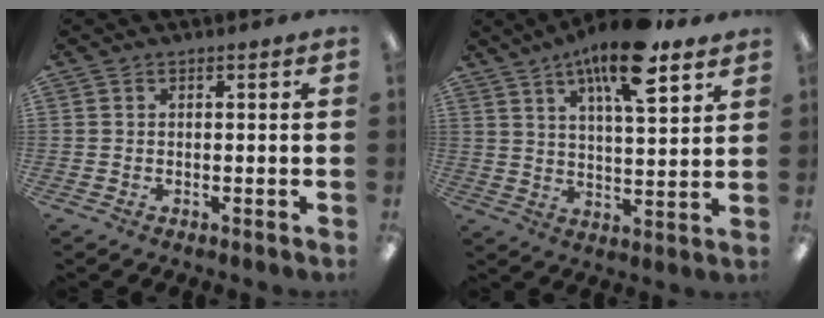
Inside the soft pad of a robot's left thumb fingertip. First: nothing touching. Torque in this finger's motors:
{"motor_torque": [0.41, 0.46, 1.72, -1.03, 0.41]}